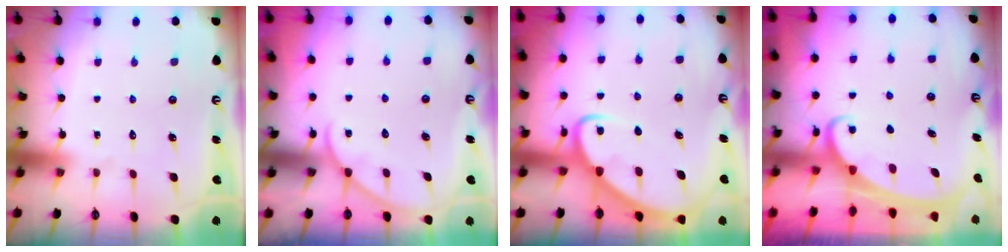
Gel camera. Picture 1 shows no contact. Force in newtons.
{"total": 3.4, "press": 3.3, "slide": 0.4}
{"total": 4.7, "press": 4.7, "slide": 0.4}
{"total": 2.2, "press": 2.2, "slide": 0.3}